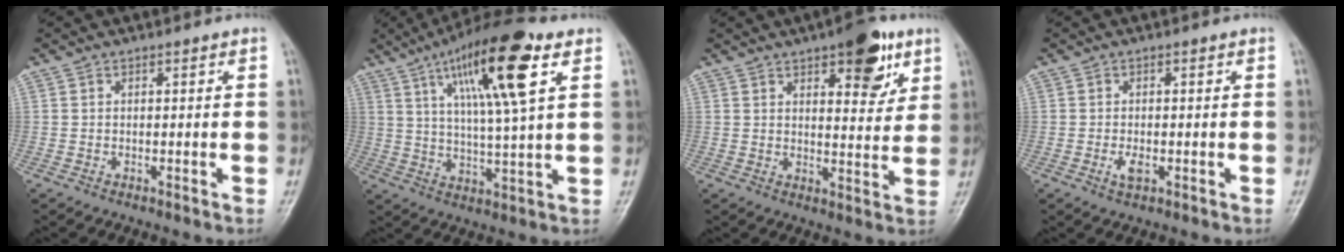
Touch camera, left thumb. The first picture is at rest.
{"total": 17.3, "force": [7.5, 3.1, 15.2], "torque": [-0.260, -0.016, 0.125]}
{"total": 11.2, "force": [6.0, 4.6, 8.2], "torque": [-0.077, -0.026, 0.079]}
{"total": 2.3, "force": [-0.7, 1.2, 1.9], "torque": [-0.035, -0.002, -0.011]}